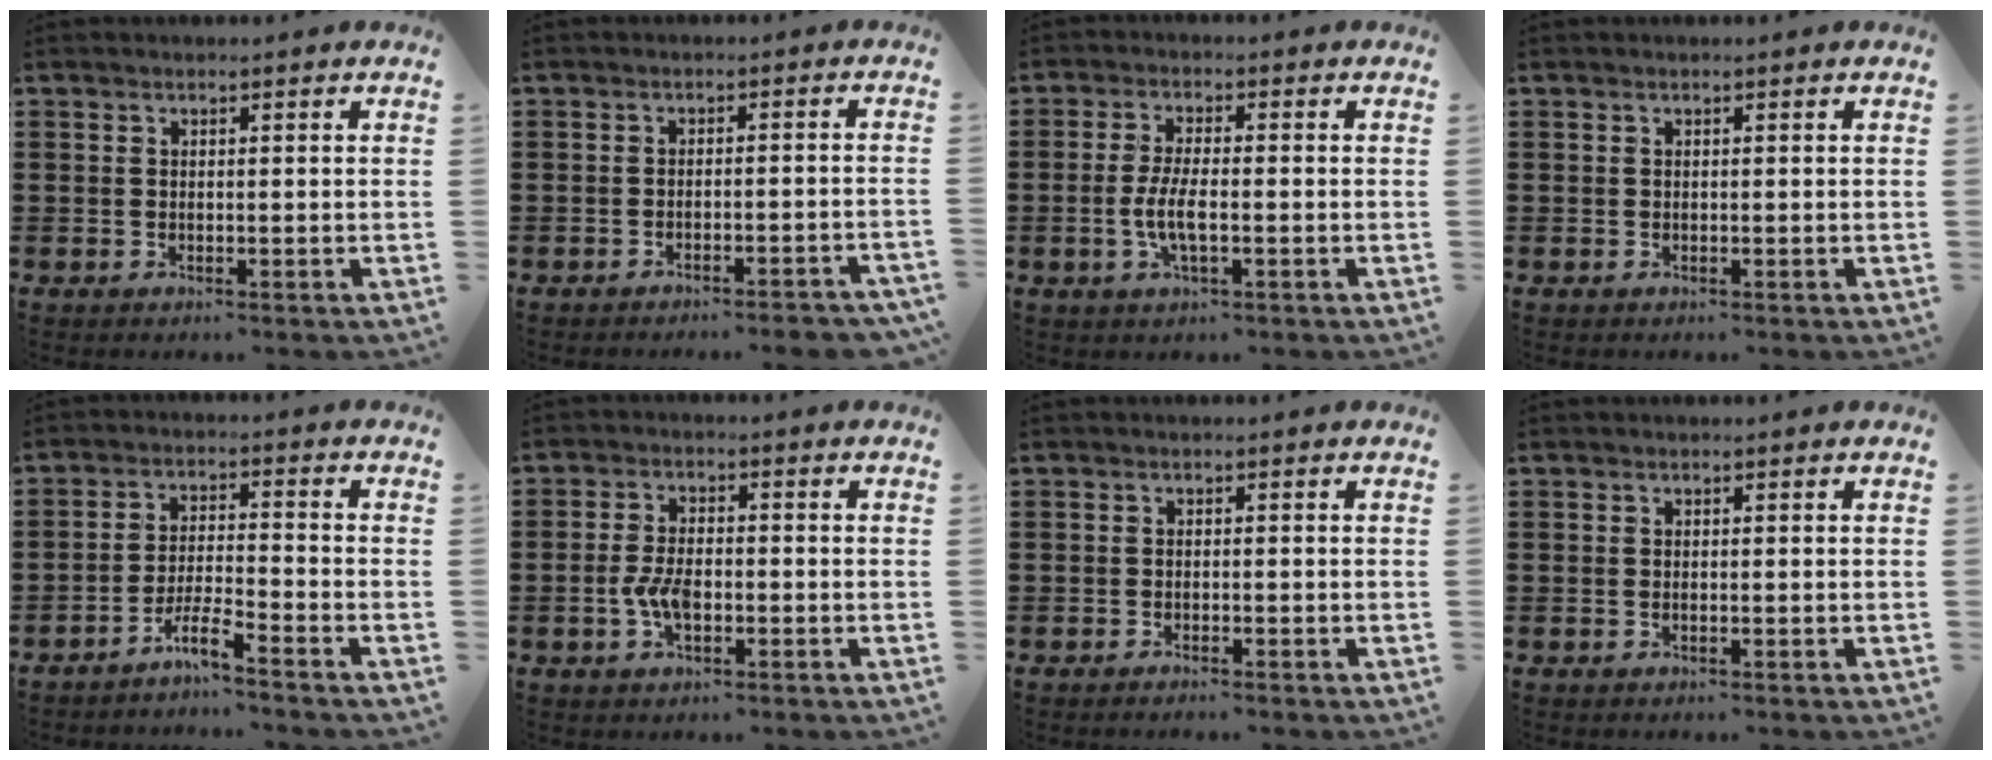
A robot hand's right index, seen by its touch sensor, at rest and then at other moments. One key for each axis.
{"total": 2.7, "fx": -2.4, "fy": -0.2, "fz": 1.0, "tx": -0.017, "ty": -0.002, "tz": -0.049}
{"total": 4.9, "fx": -1.3, "fy": 1.3, "fz": 4.6, "tx": -0.106, "ty": -0.006, "tz": -0.032}
{"total": 0.0}
{"total": 4.7, "fx": -4.0, "fy": -0.2, "fz": 2.3, "tx": -0.058, "ty": -0.005, "tz": -0.083}
{"total": 4.1, "fx": -1.2, "fy": 1.8, "fz": 3.4, "tx": -0.083, "ty": -0.008, "tz": -0.025}
{"total": 0.6, "fx": -0.6, "fy": 0.0, "fz": 0.2, "tx": -0.006, "ty": -0.003, "tz": -0.012}
{"total": 0.0}